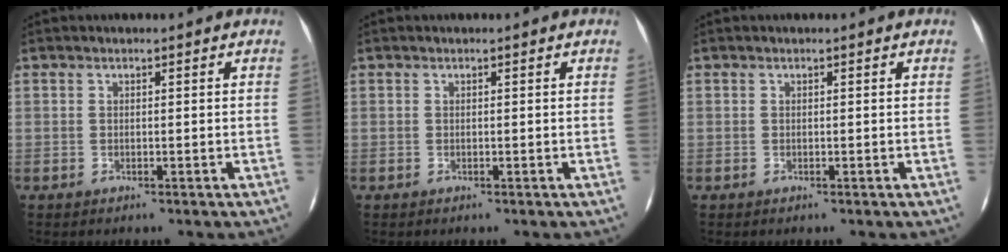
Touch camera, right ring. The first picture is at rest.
{"total": 0.0}
{"total": 0.0}